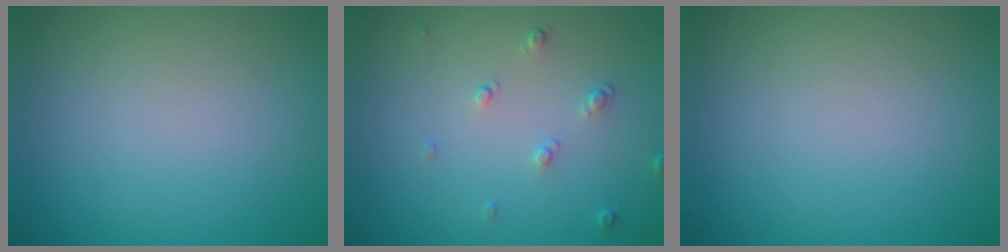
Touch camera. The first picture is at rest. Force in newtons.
{"total": 1.1, "press": 0.8, "slide": 0.8}
{"total": 0.0}